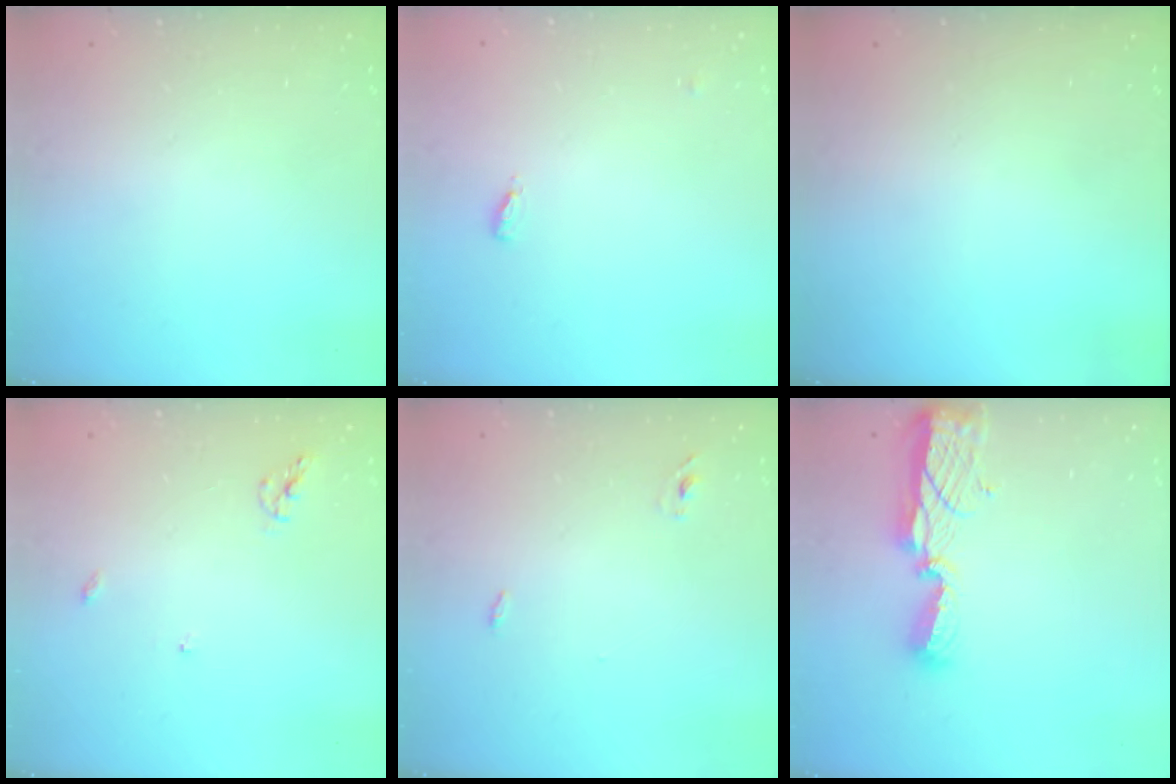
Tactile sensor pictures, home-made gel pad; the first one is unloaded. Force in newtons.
{"total": 3.4, "press": 3.2, "slide": 1.2}
{"total": 0.0}
{"total": 5.6, "press": 5.6, "slide": 0.7}
{"total": 2.9, "press": 2.7, "slide": 1.0}
{"total": 8.7, "press": 8.6, "slide": 0.8}